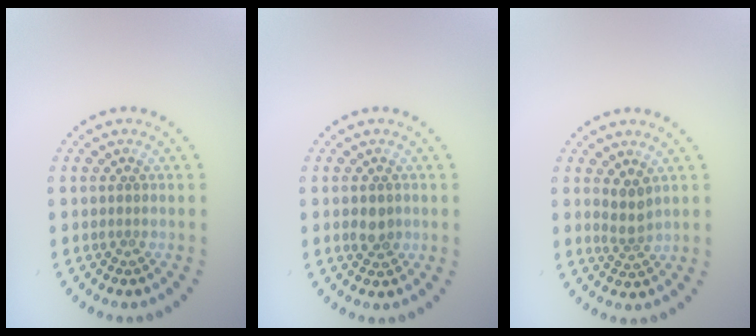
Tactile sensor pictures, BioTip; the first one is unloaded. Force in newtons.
{"total": 1.7, "press": 1.7, "slide": 0.2}
{"total": 1.8, "press": 1.5, "slide": 1.0}